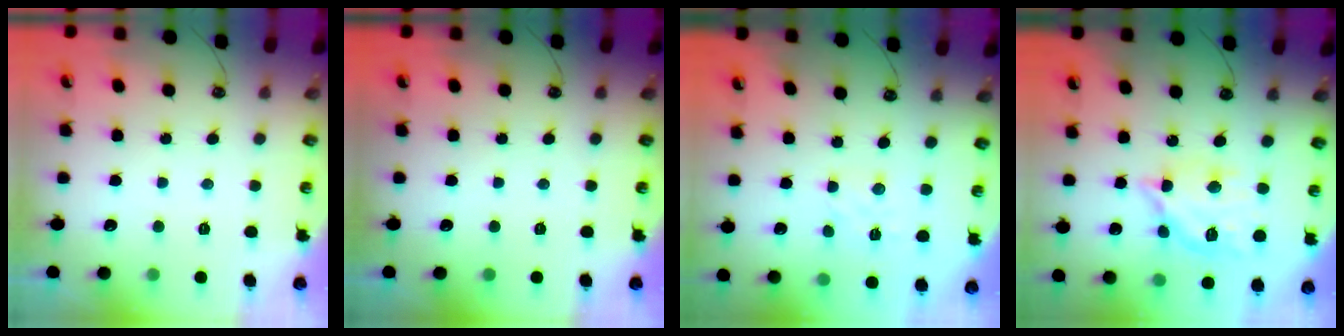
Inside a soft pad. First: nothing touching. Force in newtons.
{"total": 0.0}
{"total": 2.8, "press": 2.7, "slide": 0.6}
{"total": 13.4, "press": 13.3, "slide": 1.3}